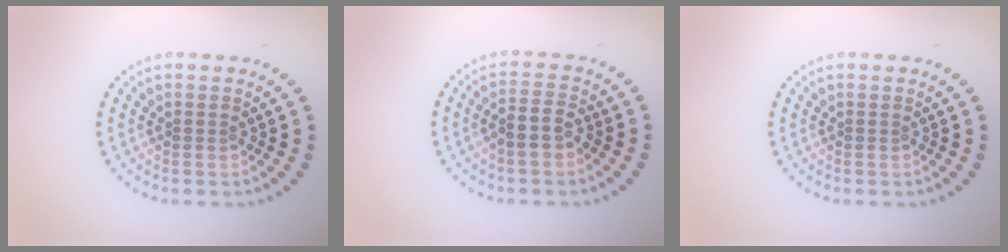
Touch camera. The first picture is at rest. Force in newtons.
{"total": 2.5, "press": 2.3, "slide": 0.9}
{"total": 0.0}